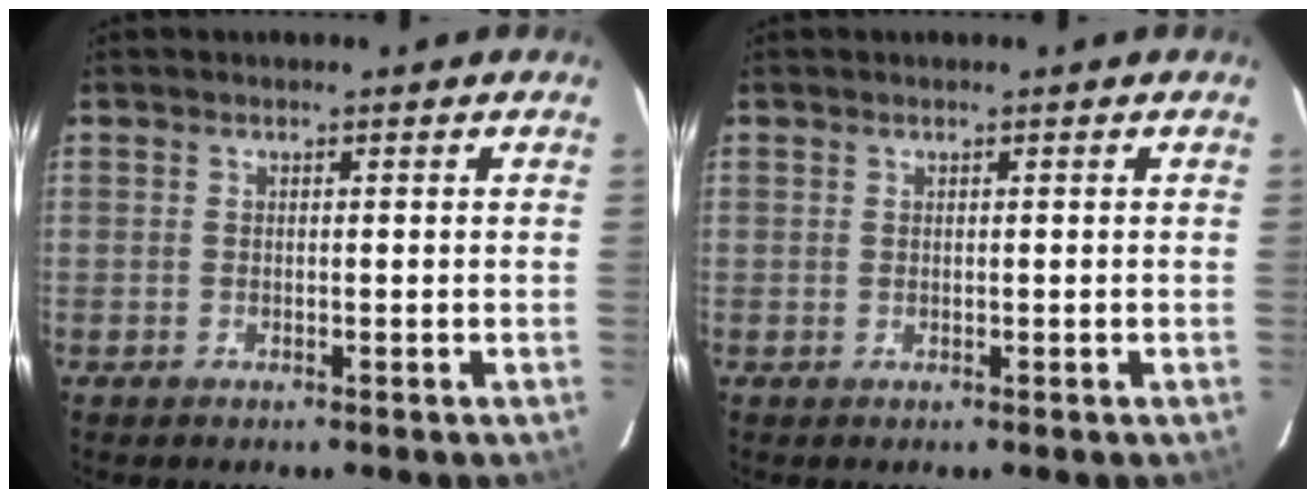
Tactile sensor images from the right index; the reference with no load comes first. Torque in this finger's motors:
{"motor_torque": [0.00, 0.00, 0.00, 0.00]}